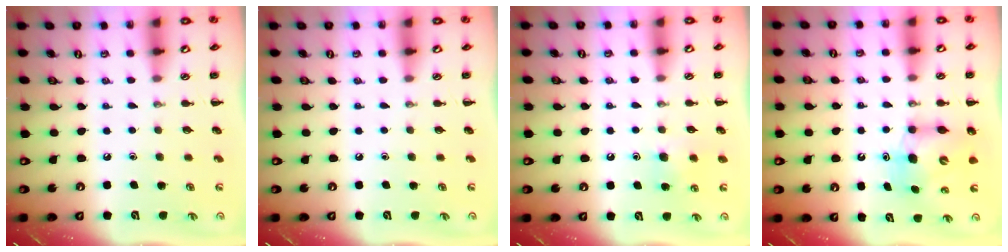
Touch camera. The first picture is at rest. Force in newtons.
{"total": 0.0}
{"total": 6.2, "press": 5.9, "slide": 1.9}
{"total": 6.7, "press": 6.6, "slide": 1.0}